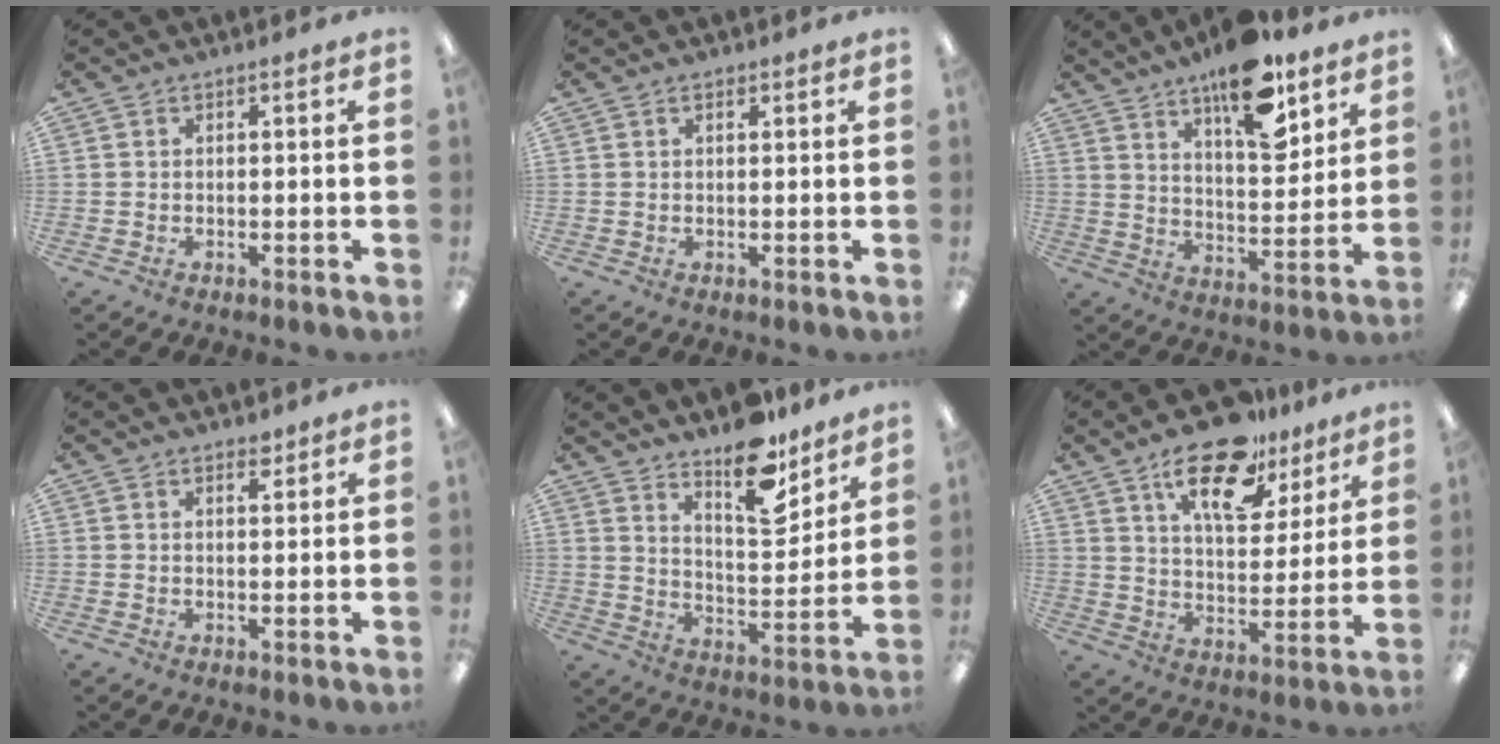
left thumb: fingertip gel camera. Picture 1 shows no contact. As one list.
[{"total": 0.8, "force": [0.5, 0.4, 0.5], "torque": [-0.011, 0.001, 0.010]}, {"total": 17.2, "force": [12.1, 6.5, 10.4], "torque": [-0.151, -0.073, 0.203]}, {"total": 2.1, "force": [1.8, 0.8, 0.8], "torque": [-0.001, -0.008, 0.030]}, {"total": 15.5, "force": [11.9, 6.0, 7.9], "torque": [-0.102, -0.083, 0.205]}, {"total": 17.3, "force": [11.7, 7.9, 10.1], "torque": [-0.156, -0.054, 0.198]}]